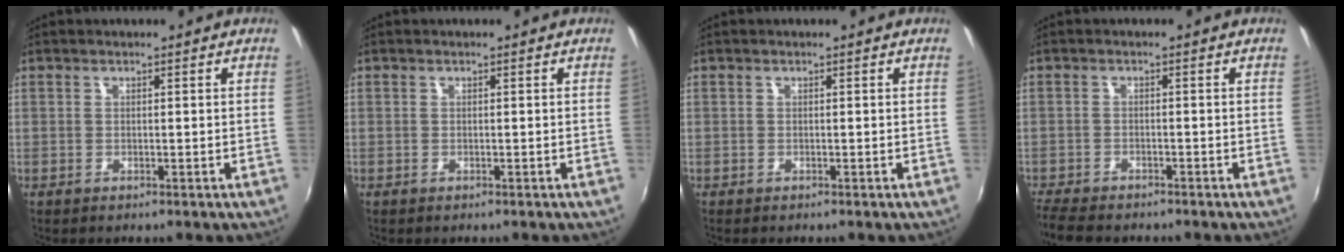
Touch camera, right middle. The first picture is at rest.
{"total": 0.0}
{"total": 0.0}
{"total": 6.9, "force": [-6.2, 1.6, 2.5], "torque": [-0.076, -0.025, -0.110]}